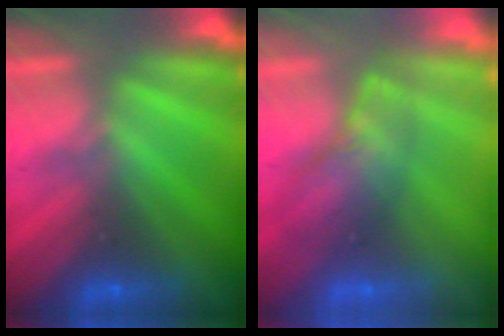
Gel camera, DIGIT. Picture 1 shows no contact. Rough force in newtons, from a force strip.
{"total": 2.5}